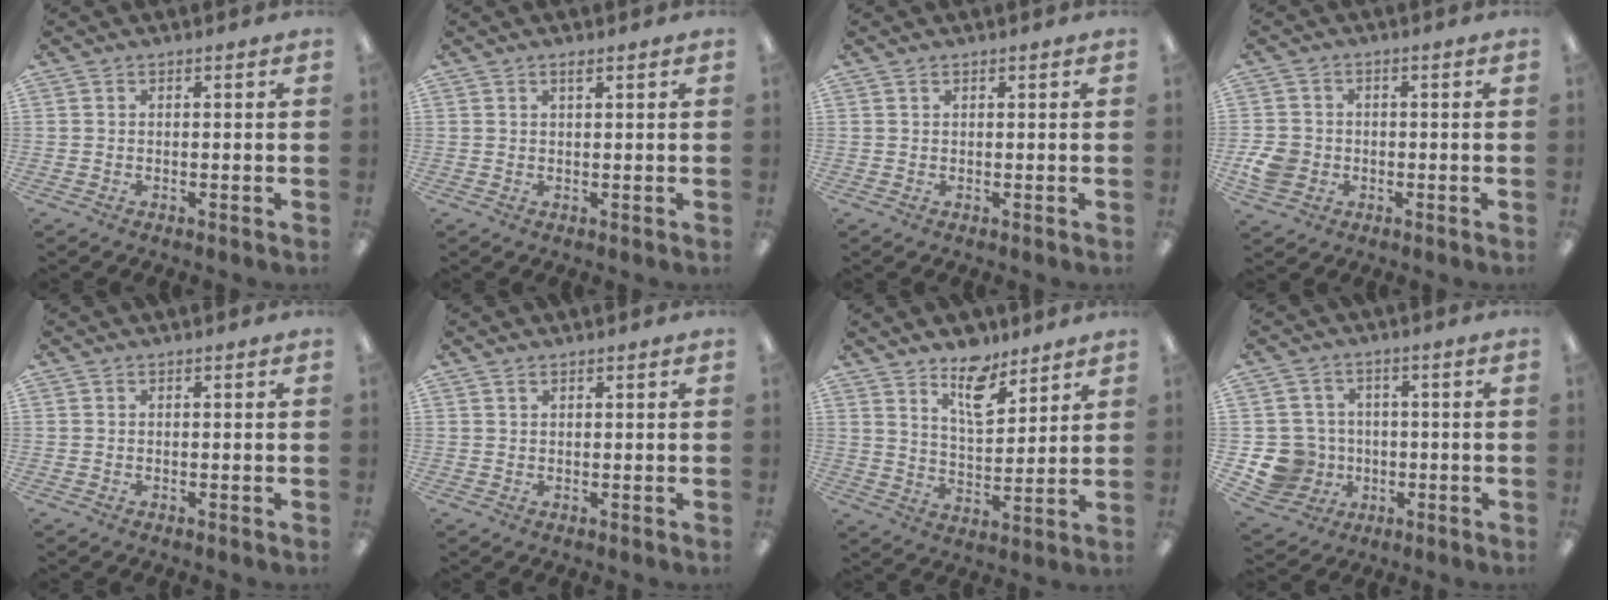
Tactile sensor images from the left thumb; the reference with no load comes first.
{"total": 1.2, "force": [0.9, 0.2, 0.7], "torque": [-0.016, 0.000, 0.016]}
{"total": 0.7, "force": [0.5, 0.3, 0.4], "torque": [-0.008, 0.002, 0.008]}
{"total": 6.1, "force": [-1.4, 5.3, 2.7], "torque": [-0.058, 0.008, -0.024]}
{"total": 0.0}
{"total": 1.0, "force": [0.7, 0.4, 0.5], "torque": [-0.012, 0.002, 0.013]}
{"total": 10.9, "force": [8.2, 4.6, 5.5], "torque": [-0.074, -0.050, 0.141]}
{"total": 9.3, "force": [-1.8, 8.9, 2.0], "torque": [-0.075, 0.017, -0.023]}